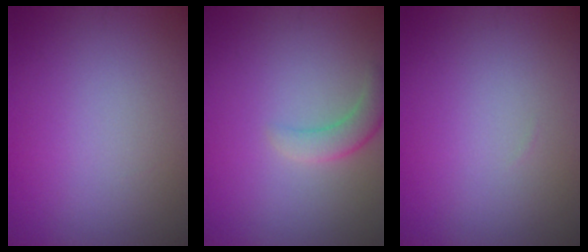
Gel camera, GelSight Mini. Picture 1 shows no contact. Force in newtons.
{"total": 2.2, "press": 2.2, "slide": 0.1}
{"total": 0.0}